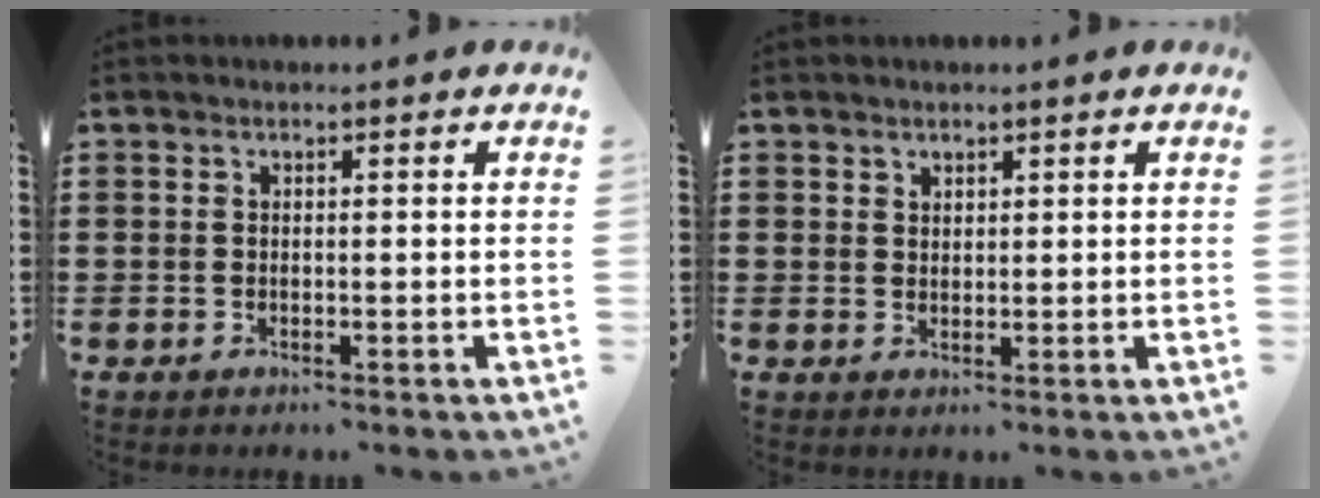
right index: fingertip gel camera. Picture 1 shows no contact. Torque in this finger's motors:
{"motor_torque": [-0.21, 0.29, 0.03, 0.00]}